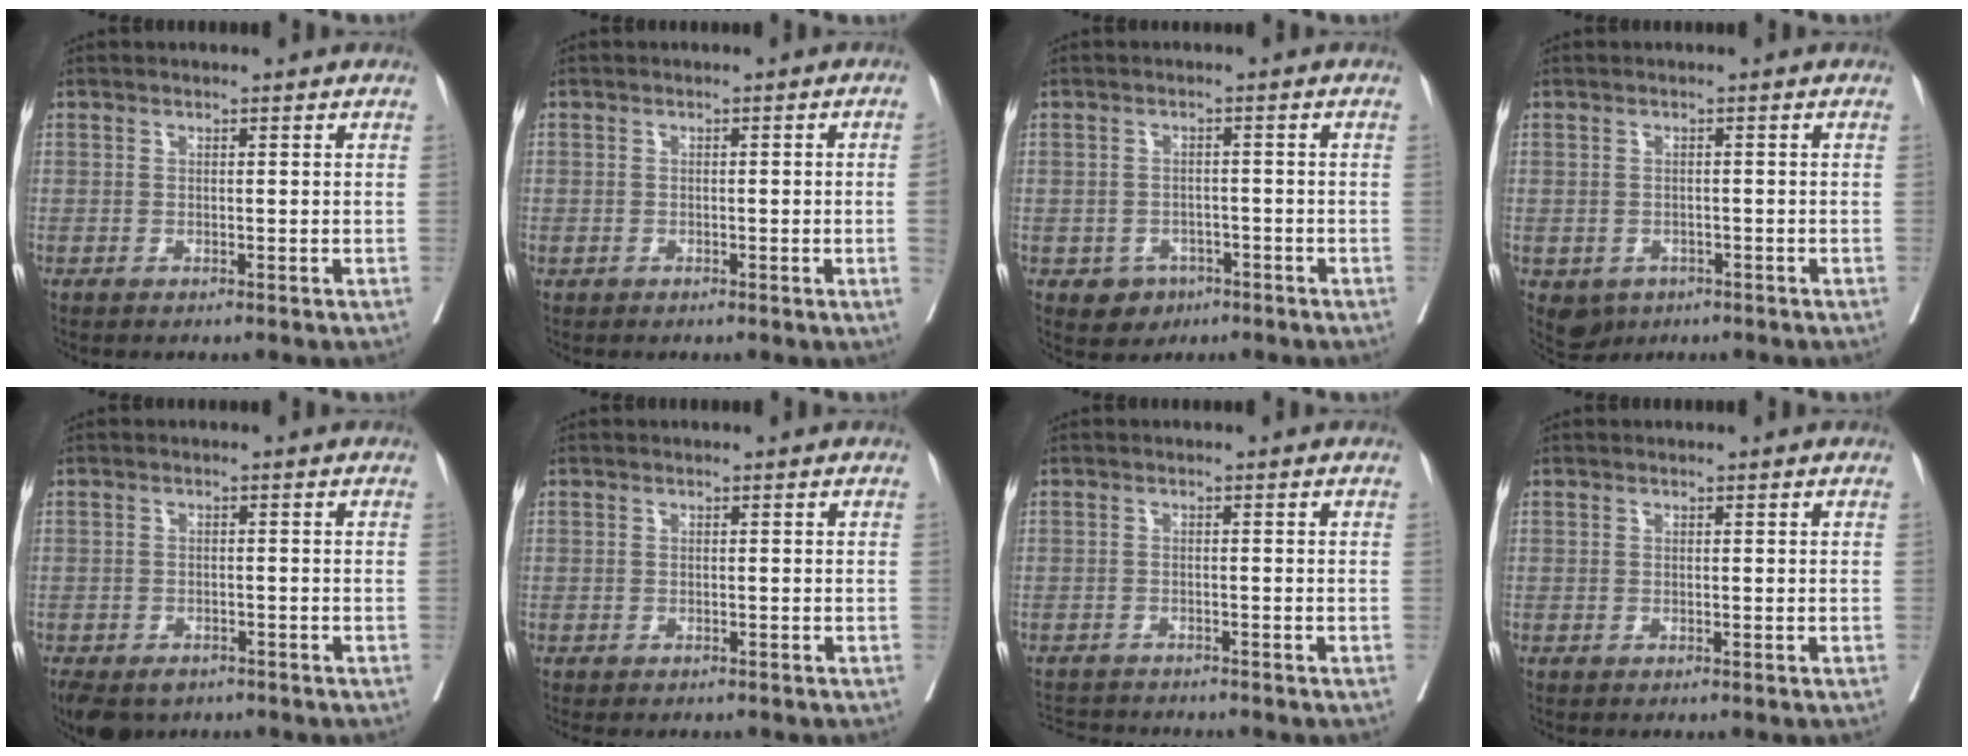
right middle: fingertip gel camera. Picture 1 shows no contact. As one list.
[{"total": 1.5, "force": [-0.4, 0.2, 1.4], "torque": [-0.025, 0.008, -0.004]}, {"total": 3.6, "force": [-1.9, 3.0, 0.8], "torque": [-0.007, 0.008, -0.021]}, {"total": 4.1, "force": [-2.1, 3.3, 1.2], "torque": [-0.013, 0.000, -0.025]}, {"total": 8.1, "force": [-5.4, 4.8, 3.6], "torque": [-0.079, -0.013, -0.077]}, {"total": 2.8, "force": [-2.4, 1.1, 0.9], "torque": [-0.012, -0.006, -0.032]}, {"total": 5.2, "force": [-5.1, 0.6, 0.8], "torque": [-0.009, -0.011, -0.082]}, {"total": 0.0}]